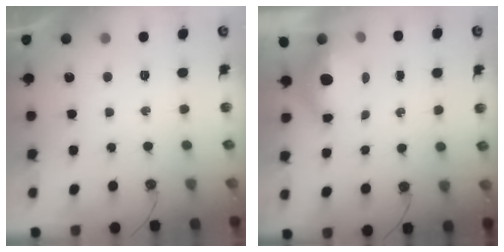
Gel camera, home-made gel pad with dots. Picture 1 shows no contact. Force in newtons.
{"total": 11.3, "press": 6.0, "slide": 9.6}